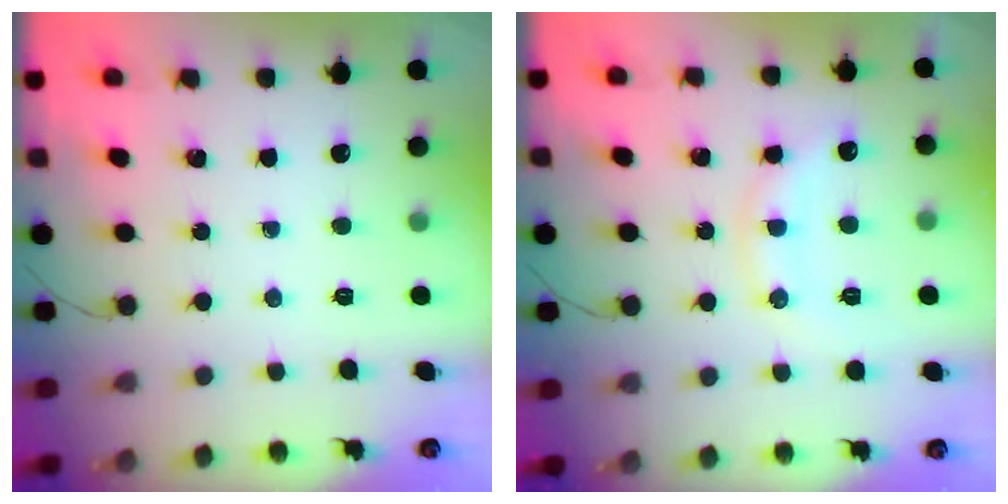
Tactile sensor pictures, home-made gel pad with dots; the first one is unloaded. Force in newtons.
{"total": 11.2, "press": 11.2, "slide": 0.7}